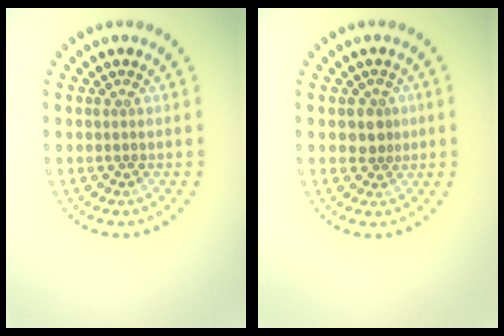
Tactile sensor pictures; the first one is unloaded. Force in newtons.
{"total": 2.0, "press": 1.7, "slide": 1.0}